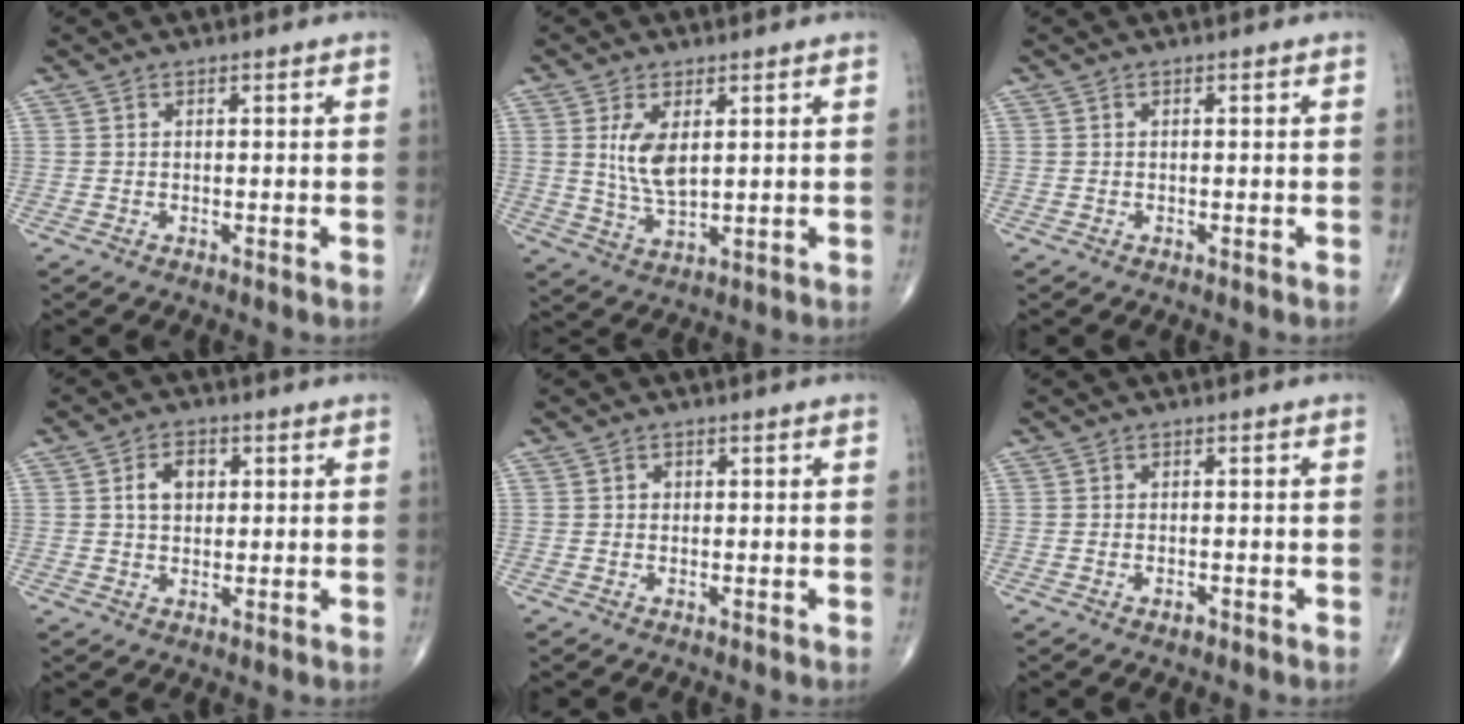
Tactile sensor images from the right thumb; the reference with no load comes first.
{"total": 7.4, "force": [1.9, 3.5, 6.2], "torque": [-0.116, -0.016, 0.046]}
{"total": 0.0}
{"total": 5.0, "force": [1.1, 3.5, 3.4], "torque": [-0.047, 0.005, 0.017]}
{"total": 0.8, "force": [0.1, 0.7, 0.3], "torque": [0.000, 0.002, 0.001]}
{"total": 1.2, "force": [-0.7, 0.6, 0.8], "torque": [-0.013, 0.004, -0.010]}